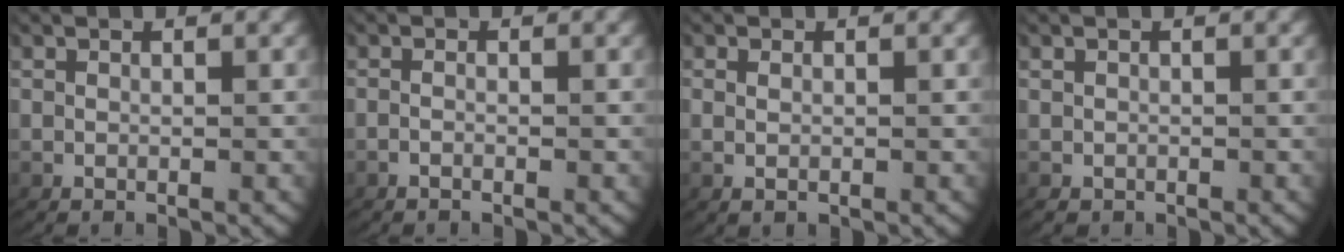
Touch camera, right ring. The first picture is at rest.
{"total": 0.9, "force": [-0.7, 0.2, 0.5], "torque": [-0.014, -0.003, -0.013]}
{"total": 1.0, "force": [0.1, 0.7, 0.8], "torque": [-0.020, 0.000, 0.004]}
{"total": 1.1, "force": [-0.5, 1.0, 0.0], "torque": [-0.007, -0.007, -0.002]}